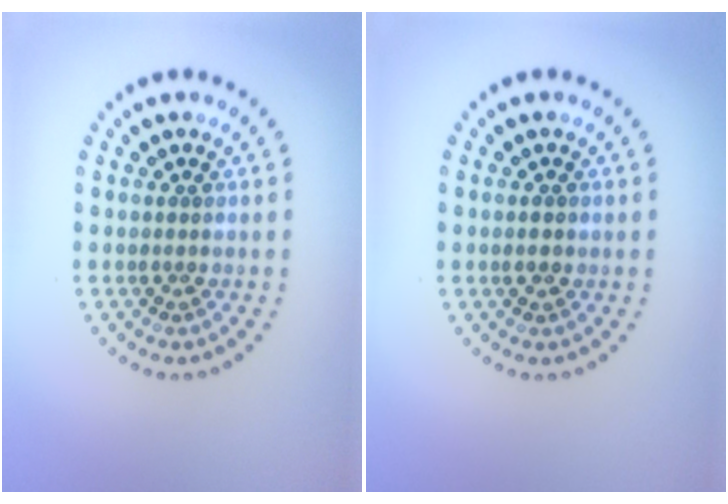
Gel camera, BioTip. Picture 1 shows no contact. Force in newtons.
{"total": 1.3, "press": 1.3, "slide": 0.1}